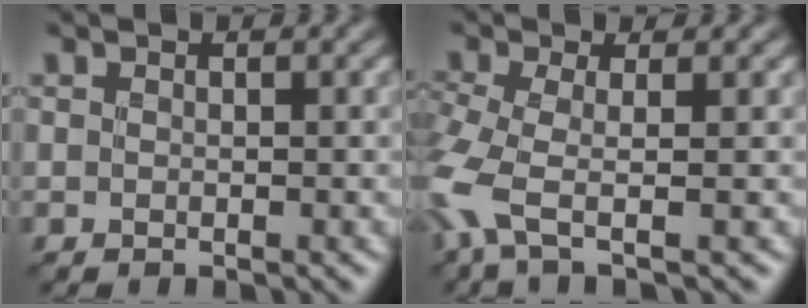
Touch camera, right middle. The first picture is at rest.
{"total": 5.2, "force": [-2.3, 1.6, 4.4], "torque": [-0.120, -0.016, -0.057]}